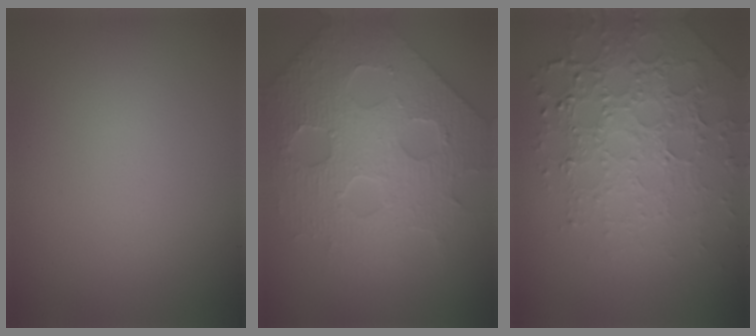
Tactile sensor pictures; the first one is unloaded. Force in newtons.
{"total": 7.2, "press": 6.3, "slide": 3.5}
{"total": 6.4, "press": 4.9, "slide": 4.2}